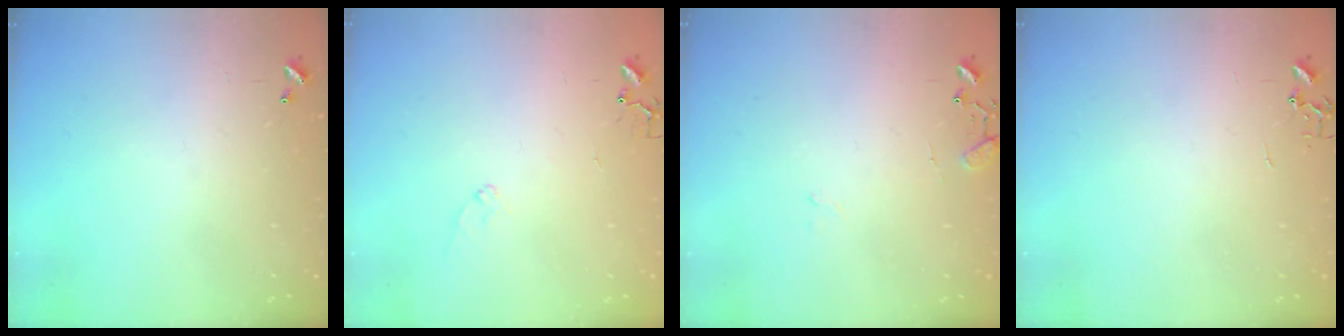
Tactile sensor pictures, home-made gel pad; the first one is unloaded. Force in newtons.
{"total": 7.5, "press": 7.5, "slide": 0.7}
{"total": 9.3, "press": 9.3, "slide": 0.7}
{"total": 0.0}